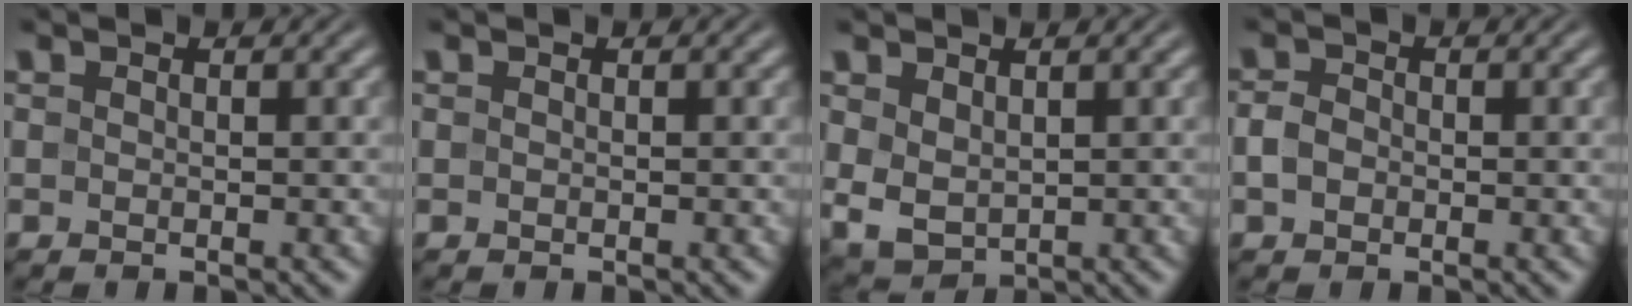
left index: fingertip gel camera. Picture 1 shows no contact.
{"total": 0.0}
{"total": 2.8, "force": [1.1, 1.9, 1.8], "torque": [-0.045, -0.006, 0.028]}
{"total": 1.7, "force": [-0.4, 1.4, 1.0], "torque": [-0.020, 0.001, -0.014]}